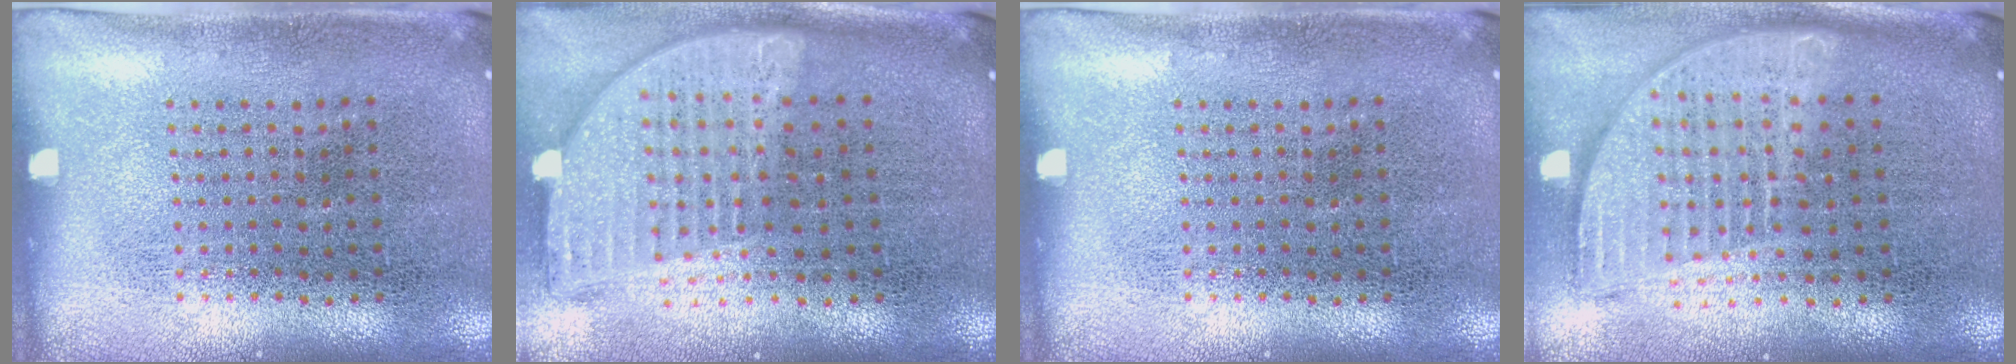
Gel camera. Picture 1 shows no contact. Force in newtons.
{"total": 2.0, "press": 1.6, "slide": 1.2}
{"total": 0.0}
{"total": 1.8, "press": 1.5, "slide": 1.0}